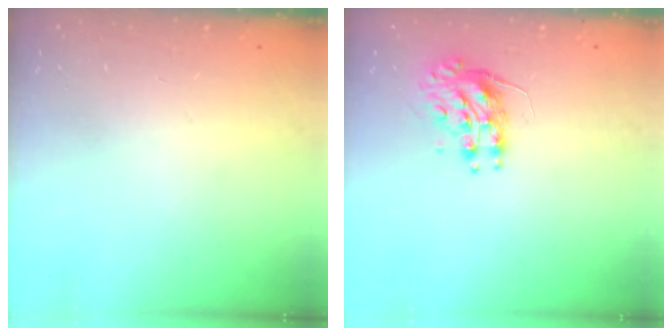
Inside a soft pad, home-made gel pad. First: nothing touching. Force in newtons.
{"total": 8.7, "press": 8.7, "slide": 0.8}